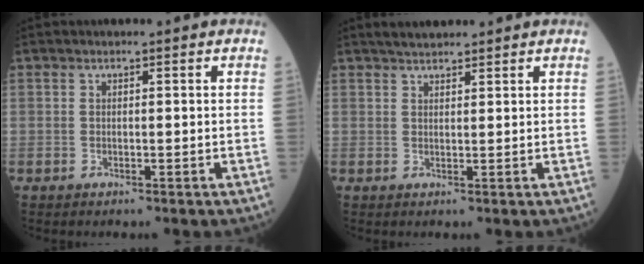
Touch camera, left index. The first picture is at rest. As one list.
[{"total": 3.0, "force": [2.7, 0.6, 1.0], "torque": [-0.017, 0.015, 0.045]}]